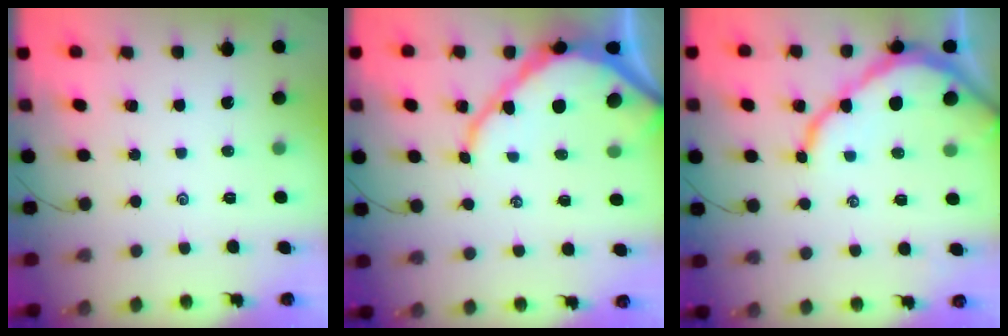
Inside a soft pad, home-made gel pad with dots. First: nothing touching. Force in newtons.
{"total": 11.3, "press": 11.2, "slide": 1.2}
{"total": 9.7, "press": 9.7, "slide": 1.3}